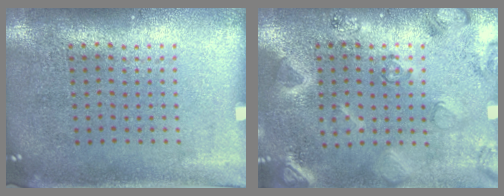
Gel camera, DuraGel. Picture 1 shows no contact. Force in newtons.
{"total": 2.3, "press": 2.3, "slide": 0.3}